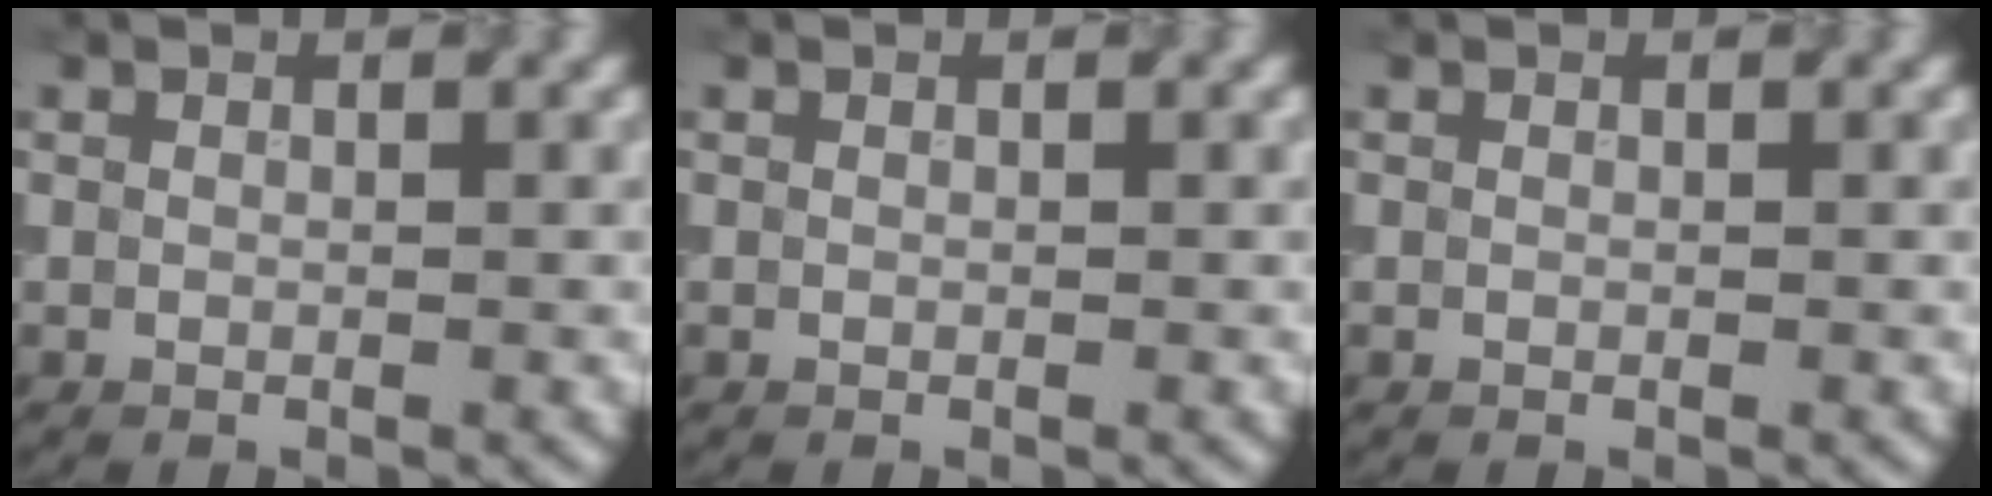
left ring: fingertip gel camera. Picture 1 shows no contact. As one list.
[{"total": 0.0}, {"total": 0.0}]